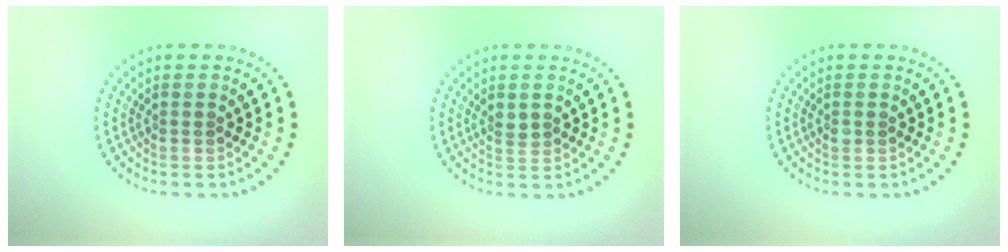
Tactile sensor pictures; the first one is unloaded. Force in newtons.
{"total": 1.1, "press": 1.0, "slide": 0.2}
{"total": 0.5, "press": 0.5, "slide": 0.1}